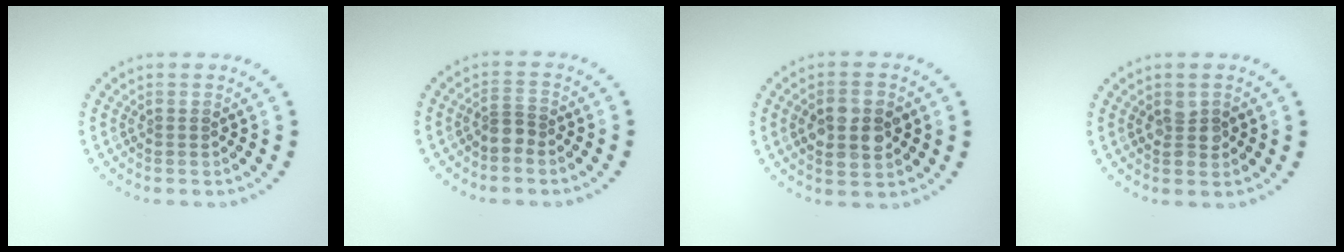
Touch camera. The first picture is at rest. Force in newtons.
{"total": 1.2, "press": 0.9, "slide": 0.8}
{"total": 4.5, "press": 4.5, "slide": 0.1}
{"total": 1.4, "press": 1.4, "slide": 0.1}